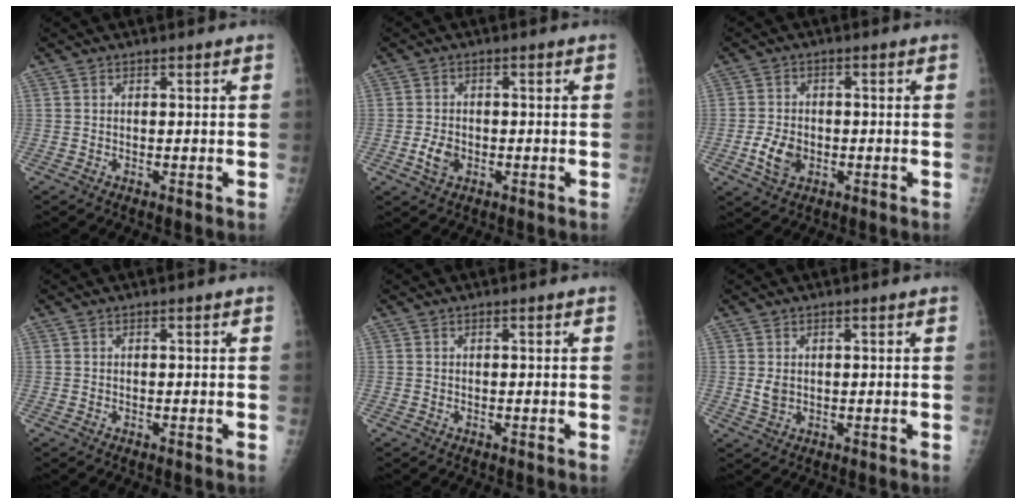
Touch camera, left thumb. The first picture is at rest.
{"total": 3.6, "force": [-1.1, 2.5, 2.3], "torque": [-0.041, 0.005, -0.020]}
{"total": 5.4, "force": [-1.6, 3.8, 3.5], "torque": [-0.061, 0.003, -0.027]}
{"total": 0.0}
{"total": 0.0}
{"total": 2.2, "force": [0.4, 1.6, 1.5], "torque": [-0.021, -0.006, 0.013]}